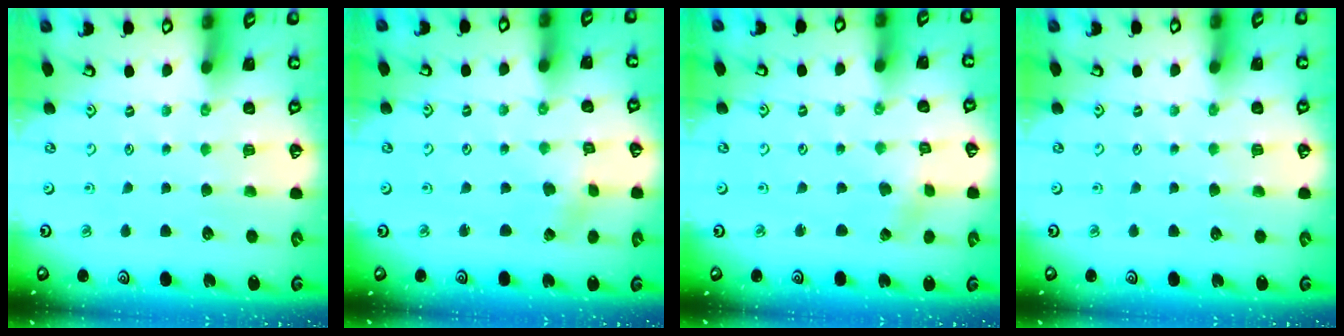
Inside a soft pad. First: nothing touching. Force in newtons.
{"total": 0.0}
{"total": 0.0}
{"total": 0.0}